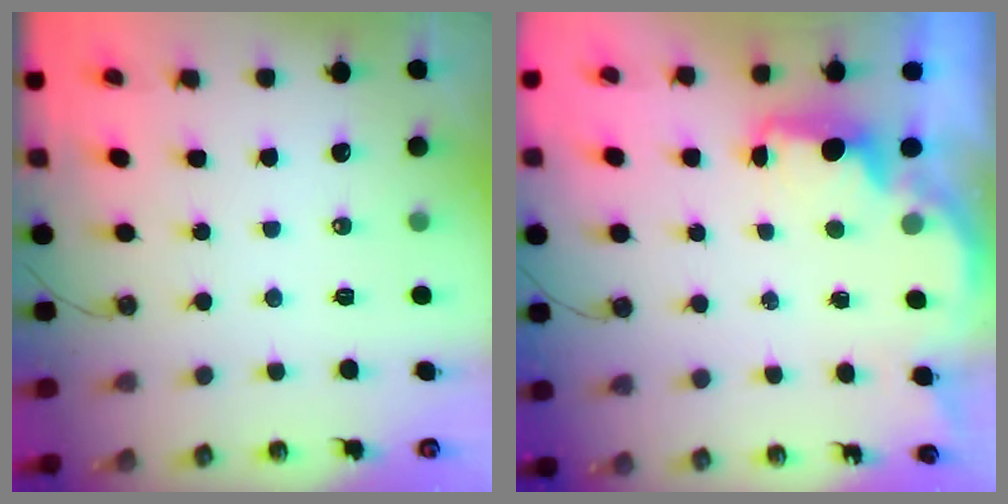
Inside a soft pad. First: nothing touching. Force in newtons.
{"total": 2.4, "press": 2.3, "slide": 0.8}